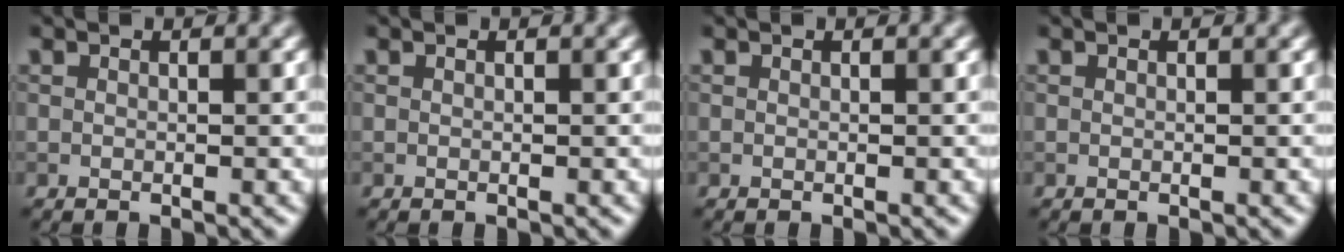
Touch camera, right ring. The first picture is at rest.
{"total": 0.0}
{"total": 0.0}
{"total": 0.0}